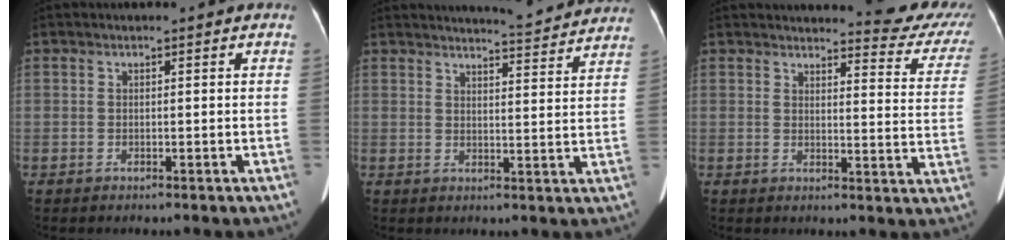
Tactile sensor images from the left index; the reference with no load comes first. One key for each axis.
{"total": 12.5, "fx": 12.1, "fy": 0.4, "fz": 3.2, "tx": -0.043, "ty": -0.020, "tz": 0.136}
{"total": 14.2, "fx": 13.4, "fy": 2.3, "fz": 4.1, "tx": -0.023, "ty": -0.057, "tz": 0.123}